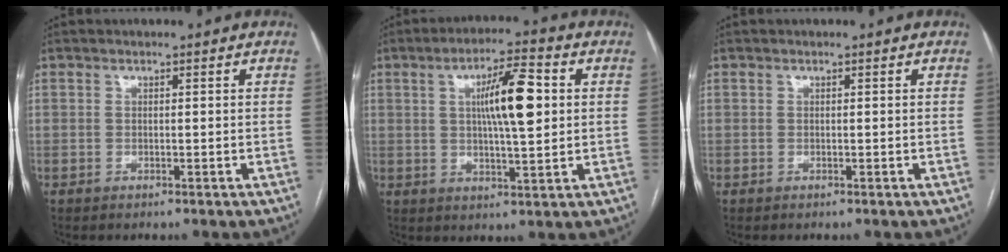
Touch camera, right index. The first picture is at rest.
{"total": 10.1, "force": [2.0, 1.8, 9.7], "torque": [-0.165, 0.011, 0.032]}
{"total": 0.0}